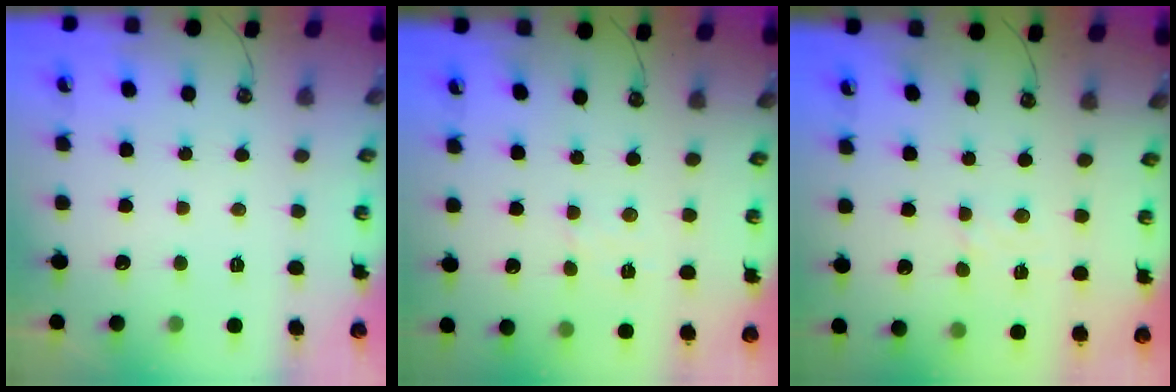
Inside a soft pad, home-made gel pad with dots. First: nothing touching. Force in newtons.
{"total": 2.1, "press": 2.1, "slide": 0.4}
{"total": 2.4, "press": 2.4, "slide": 0.4}